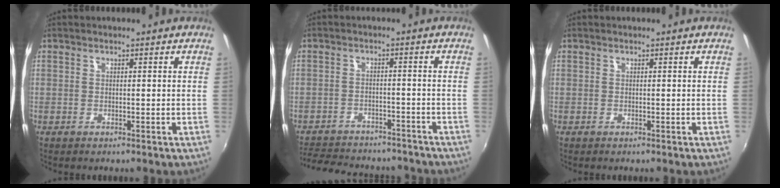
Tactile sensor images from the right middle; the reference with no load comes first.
{"total": 17.4, "force": [-15.0, 6.0, 6.5], "torque": [-0.144, 0.004, -0.202]}
{"total": 0.0}